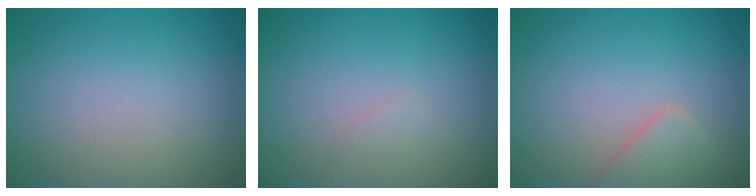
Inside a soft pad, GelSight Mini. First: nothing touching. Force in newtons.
{"total": 0.6, "press": 0.6, "slide": 0.0}
{"total": 2.3, "press": 2.3, "slide": 0.1}